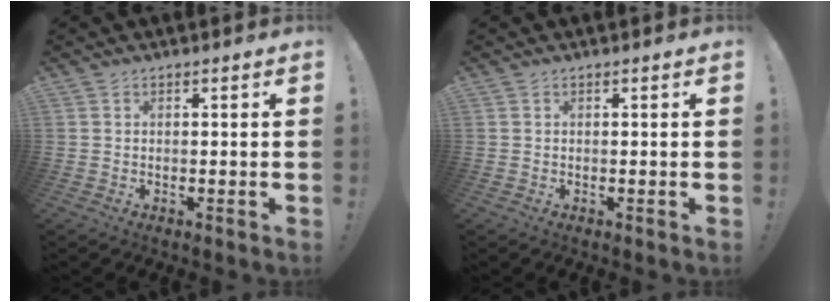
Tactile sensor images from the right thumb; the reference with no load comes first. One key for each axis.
{"total": 0.0}